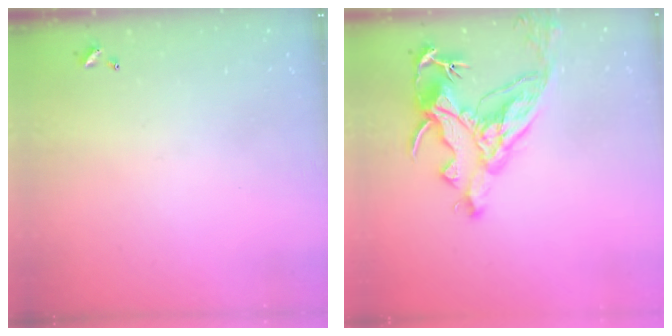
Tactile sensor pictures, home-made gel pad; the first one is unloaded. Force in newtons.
{"total": 12.3, "press": 12.2, "slide": 1.7}